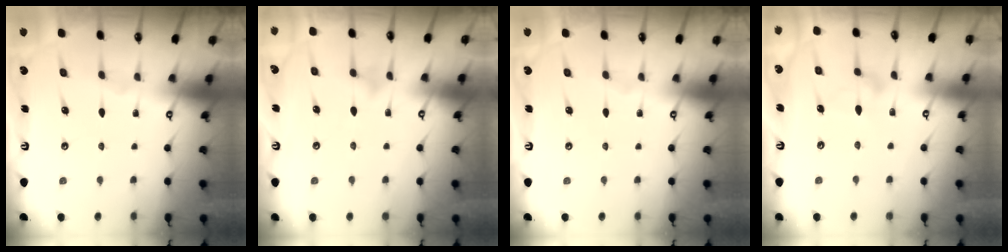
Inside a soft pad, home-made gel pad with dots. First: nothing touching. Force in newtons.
{"total": 3.7, "press": 3.7, "slide": 0.4}
{"total": 0.0}
{"total": 8.5, "press": 8.5, "slide": 0.3}